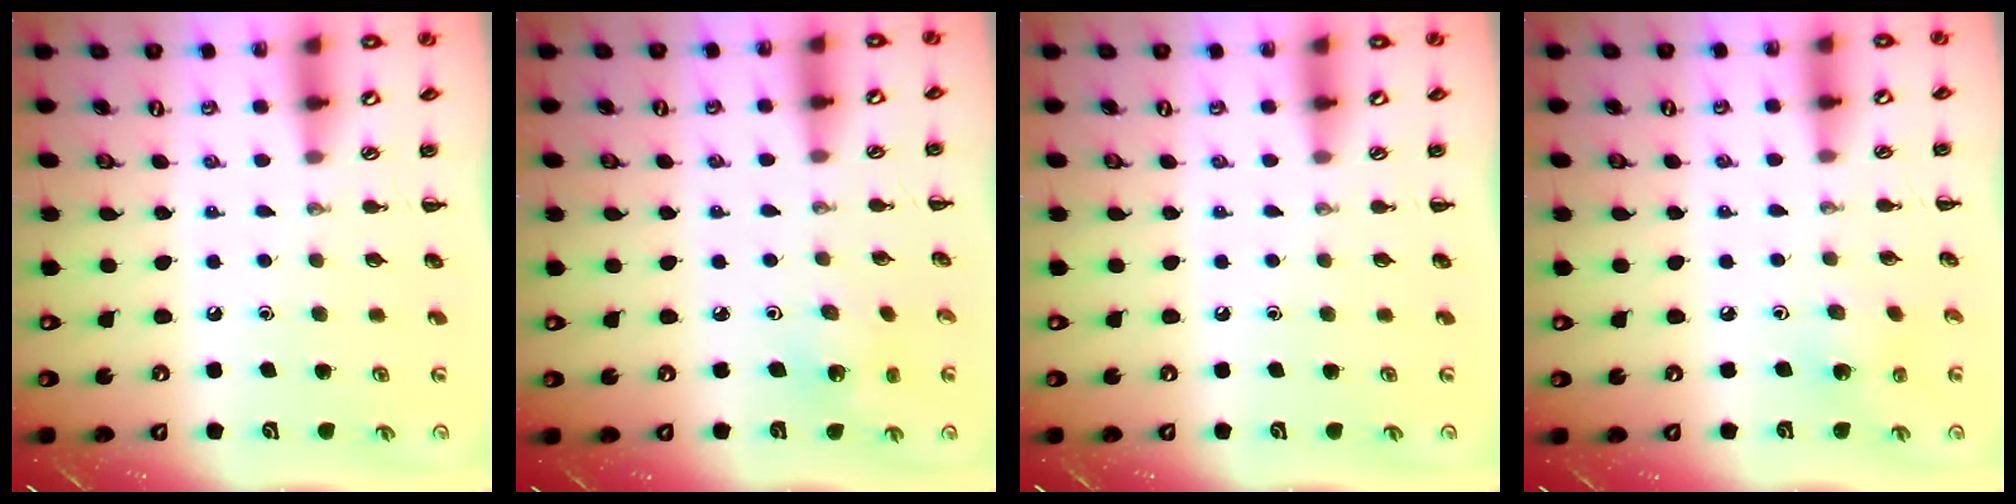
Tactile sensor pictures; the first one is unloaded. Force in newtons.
{"total": 2.1, "press": 2.0, "slide": 0.7}
{"total": 0.0}
{"total": 2.0, "press": 1.9, "slide": 0.6}